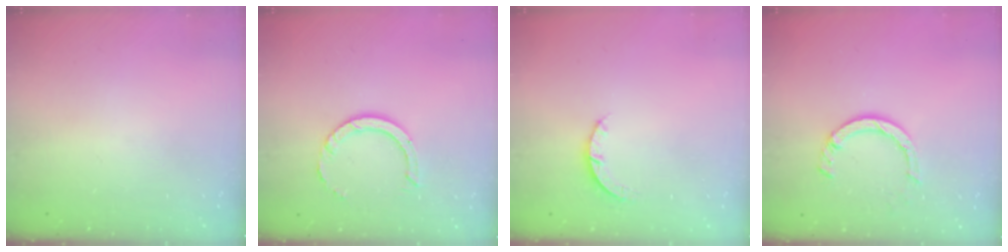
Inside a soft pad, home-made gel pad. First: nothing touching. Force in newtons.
{"total": 7.2, "press": 7.2, "slide": 0.5}
{"total": 2.9, "press": 2.9, "slide": 0.4}
{"total": 6.7, "press": 6.7, "slide": 0.9}